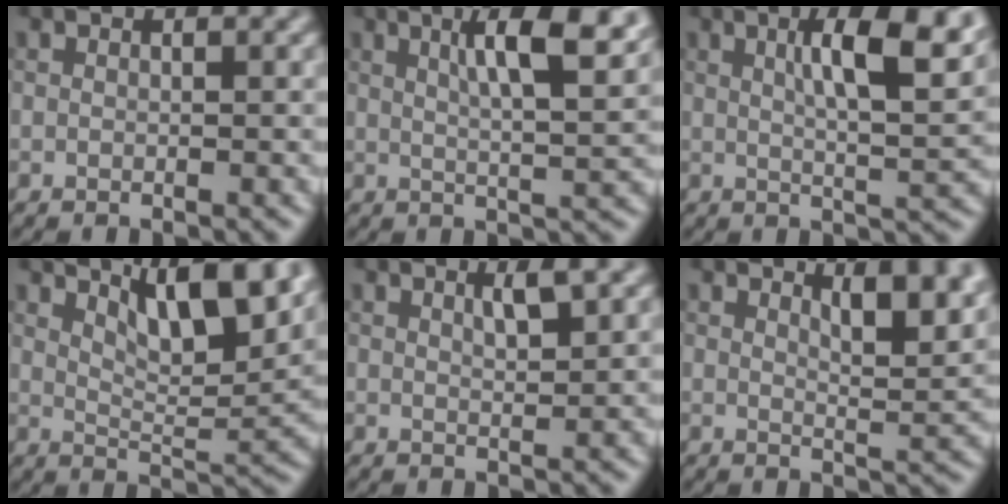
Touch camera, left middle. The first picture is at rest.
{"total": 7.7, "force": [3.3, 1.8, 6.7], "torque": [-0.088, 0.008, 0.052]}
{"total": 8.1, "force": [2.9, 2.0, 7.3], "torque": [-0.103, 0.006, 0.045]}
{"total": 7.6, "force": [4.4, 2.1, 5.9], "torque": [-0.094, -0.002, 0.077]}
{"total": 2.0, "force": [1.1, 0.4, 1.7], "torque": [-0.028, 0.001, 0.017]}
{"total": 5.2, "force": [2.8, 1.7, 4.0], "torque": [-0.051, -0.002, 0.040]}